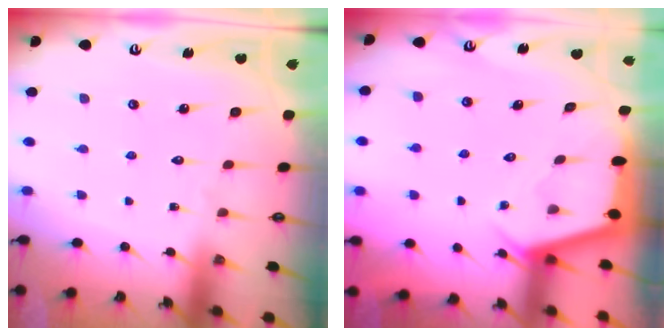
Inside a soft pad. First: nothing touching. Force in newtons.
{"total": 2.9, "press": 2.9, "slide": 0.3}